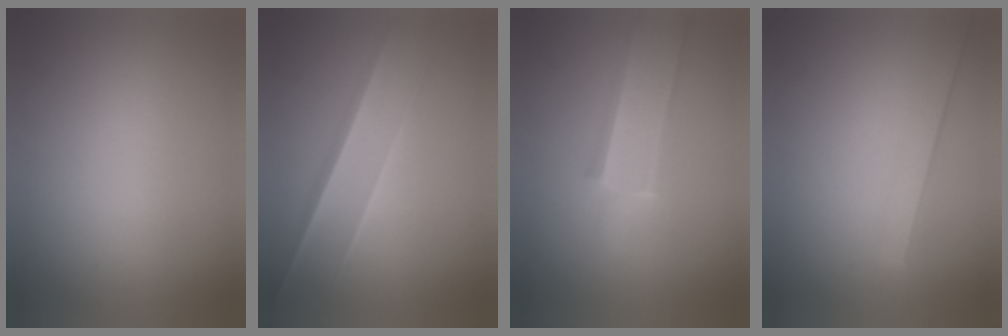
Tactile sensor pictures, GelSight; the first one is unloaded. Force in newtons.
{"total": 1.5}
{"total": 2.0}
{"total": 1.4}